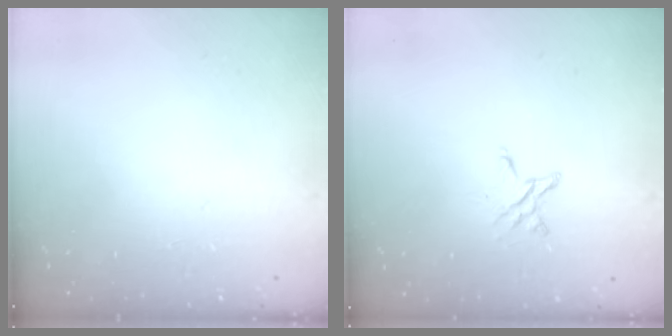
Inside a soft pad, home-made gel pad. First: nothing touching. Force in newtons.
{"total": 3.9, "press": 3.9, "slide": 0.4}